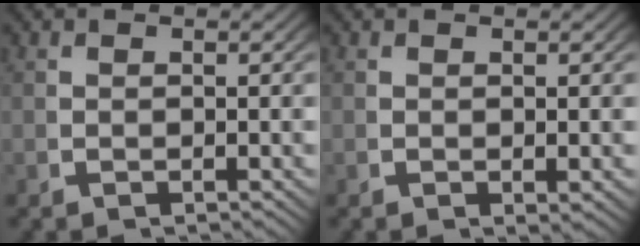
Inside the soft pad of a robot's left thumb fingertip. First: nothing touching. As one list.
[{"total": 0.7, "force": [0.3, 0.2, 0.6], "torque": [-0.008, -0.001, 0.007]}]